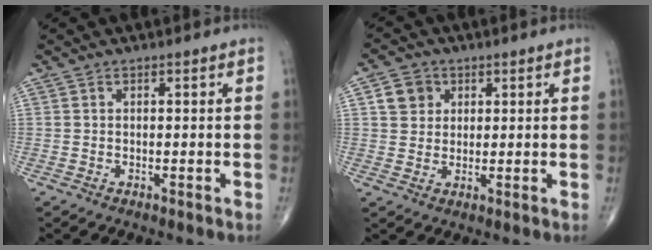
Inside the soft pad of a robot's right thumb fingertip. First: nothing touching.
{"total": 6.1, "force": [1.9, 5.4, 2.0], "torque": [-0.006, -0.001, 0.030]}